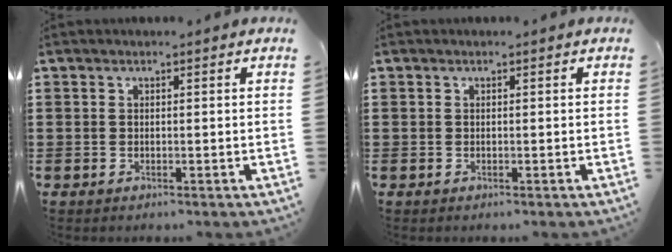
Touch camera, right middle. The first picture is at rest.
{"total": 0.0}